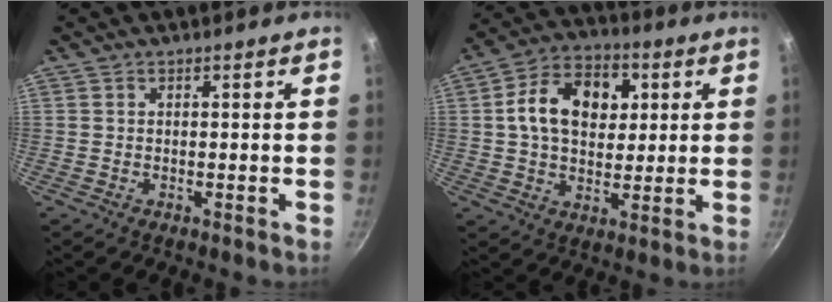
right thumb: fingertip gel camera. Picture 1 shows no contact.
{"total": 14.6, "force": [3.1, 10.0, 10.1], "torque": [-0.143, 0.008, 0.045]}